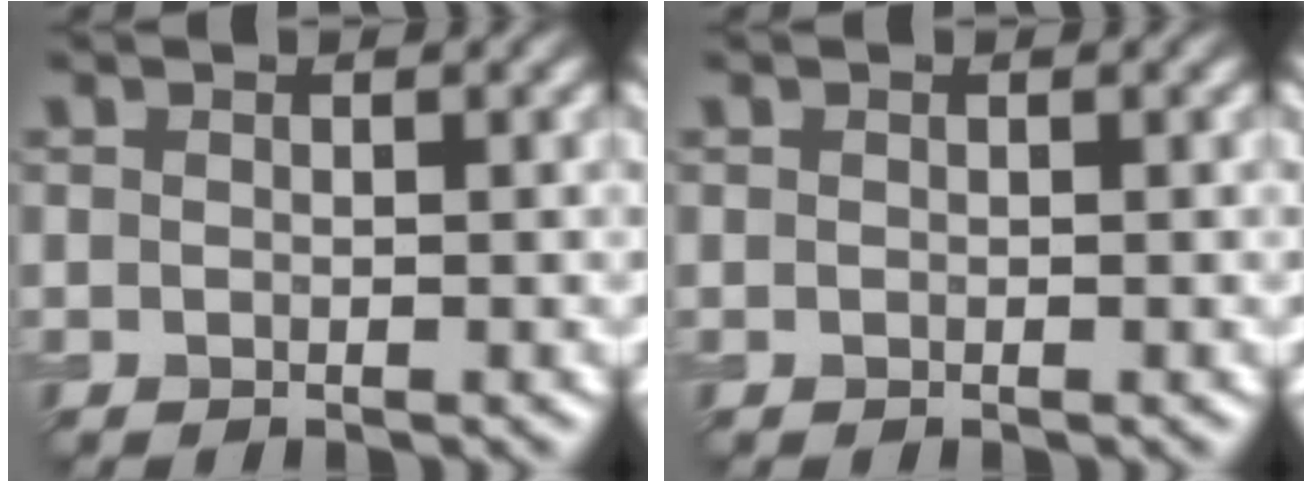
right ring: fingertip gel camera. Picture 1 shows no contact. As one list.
[{"total": 0.0}]